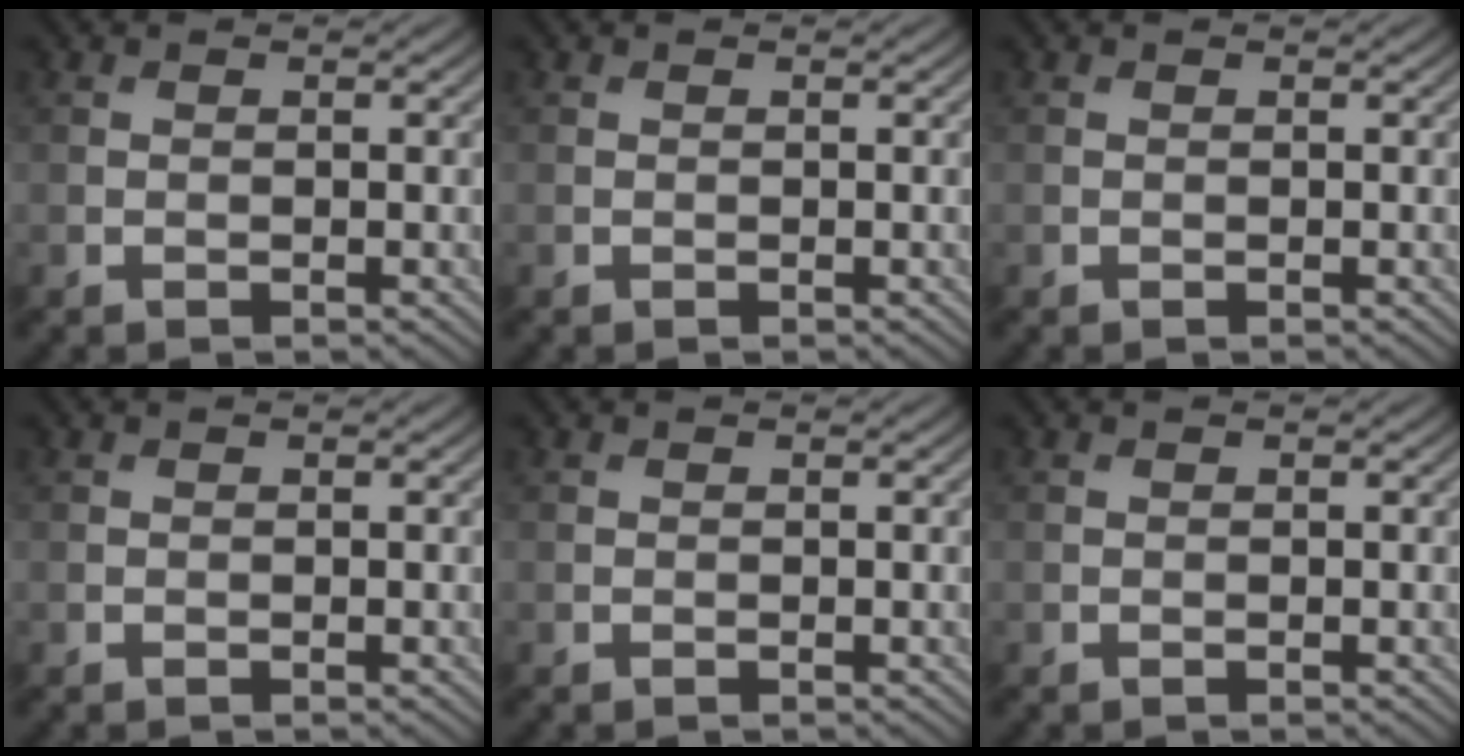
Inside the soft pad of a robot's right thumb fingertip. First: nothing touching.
{"total": 0.0}
{"total": 0.0}
{"total": 0.0}
{"total": 0.0}
{"total": 0.0}